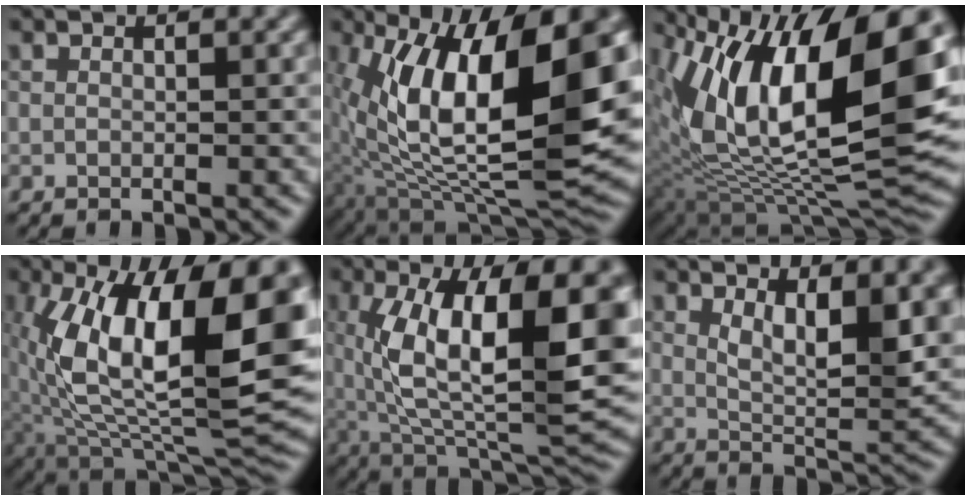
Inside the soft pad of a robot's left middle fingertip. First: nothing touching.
{"total": 15.6, "force": [1.9, 7.1, 13.8], "torque": [-0.238, -0.002, 0.035]}
{"total": 16.0, "force": [4.2, 7.4, 13.5], "torque": [-0.235, 0.009, 0.077]}
{"total": 16.6, "force": [2.6, 8.2, 14.2], "torque": [-0.244, 0.005, 0.045]}
{"total": 14.7, "force": [1.7, 6.1, 13.3], "torque": [-0.216, 0.000, 0.031]}
{"total": 7.5, "force": [2.2, 3.0, 6.5], "torque": [-0.117, -0.009, 0.048]}